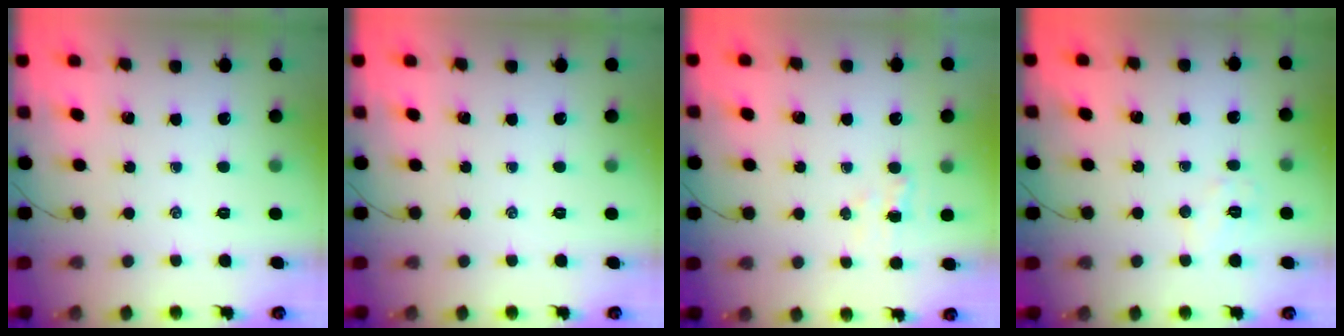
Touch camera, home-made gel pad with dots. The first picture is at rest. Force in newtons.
{"total": 0.0}
{"total": 3.4, "press": 3.3, "slide": 0.9}
{"total": 6.2, "press": 6.1, "slide": 0.9}